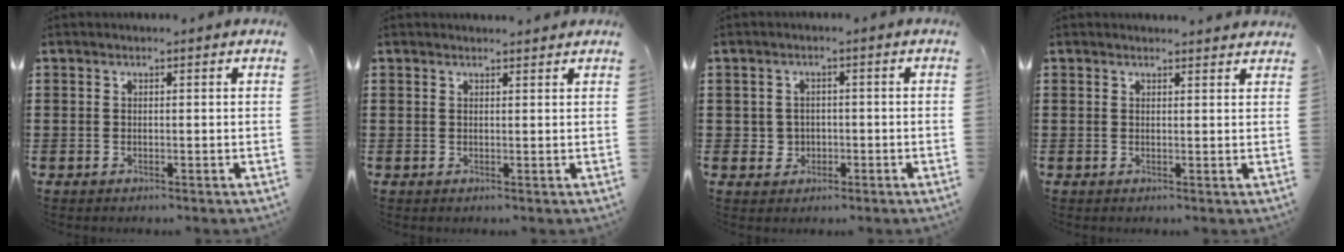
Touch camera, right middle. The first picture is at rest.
{"total": 1.1, "force": [1.1, 0.1, 0.0], "torque": [0.005, -0.006, 0.020]}
{"total": 2.5, "force": [-0.6, 2.4, 0.5], "torque": [-0.019, 0.004, -0.015]}
{"total": 1.3, "force": [1.3, 0.1, -0.1], "torque": [0.005, -0.005, 0.023]}